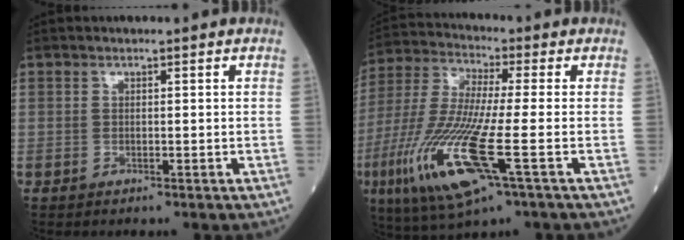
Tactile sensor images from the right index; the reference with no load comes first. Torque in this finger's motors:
{"motor_torque": [1.22, -0.92, 1.05, 0.21]}